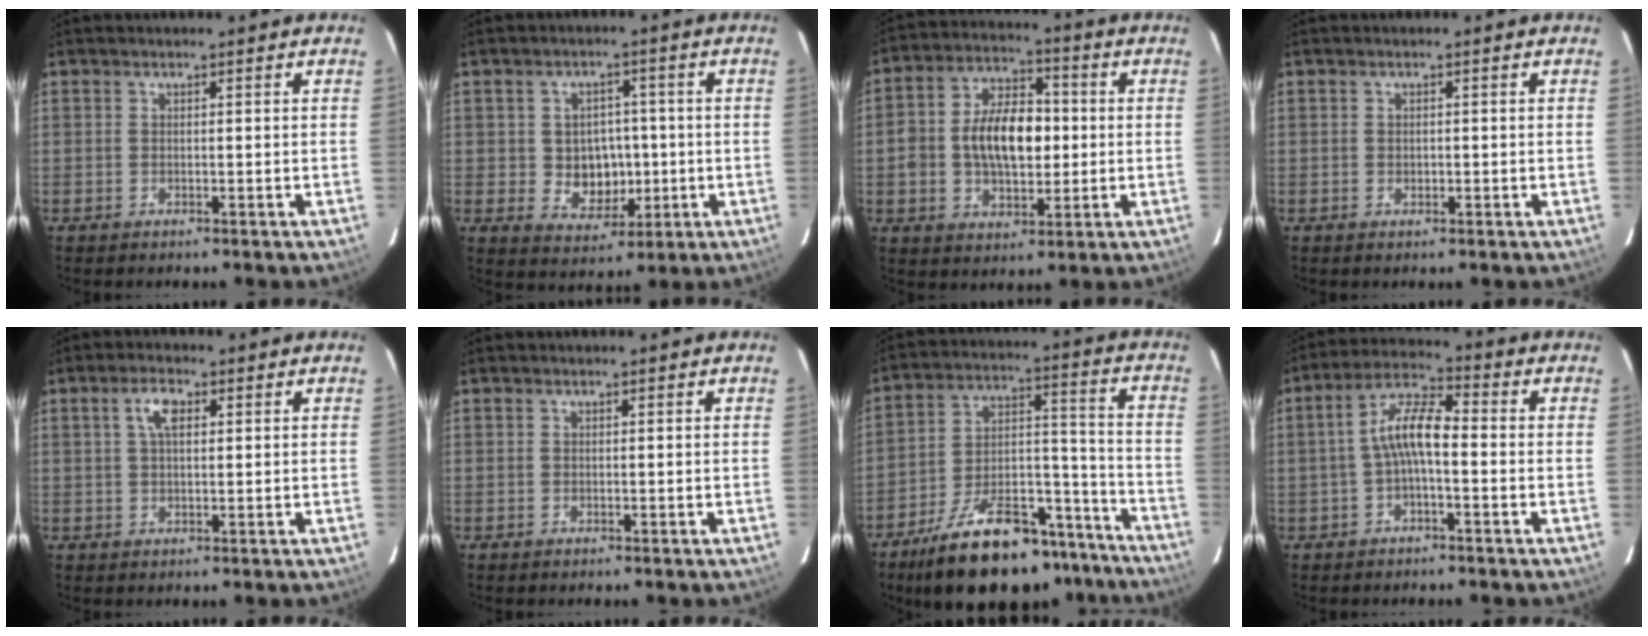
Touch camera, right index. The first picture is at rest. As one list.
[{"total": 7.4, "force": [-0.7, 6.4, 3.7], "torque": [-0.076, 0.009, 0.006]}, {"total": 12.8, "force": [-0.4, 7.6, 10.3], "torque": [-0.192, 0.026, -0.005]}, {"total": 0.9, "force": [-0.2, 0.7, 0.4], "torque": [-0.005, 0.002, -0.002]}, {"total": 3.9, "force": [1.3, 1.7, 3.3], "torque": [-0.062, 0.011, 0.025]}, {"total": 0.0}, {"total": 25.1, "force": [-19.4, 9.7, 12.6], "torque": [-0.214, 0.028, -0.275]}, {"total": 7.1, "force": [-1.3, 2.1, 6.6], "torque": [-0.141, 0.021, -0.028]}]